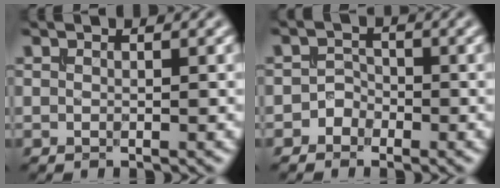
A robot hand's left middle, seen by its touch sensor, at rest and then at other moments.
{"total": 1.5, "force": [-1.0, 1.1, 0.1], "torque": [0.012, 0.009, -0.025]}